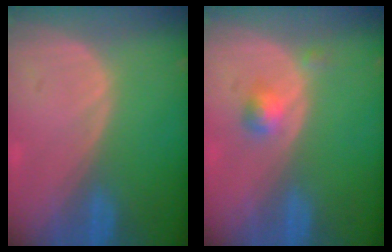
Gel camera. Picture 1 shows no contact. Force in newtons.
{"total": 2.4, "press": 2.1, "slide": 1.1}